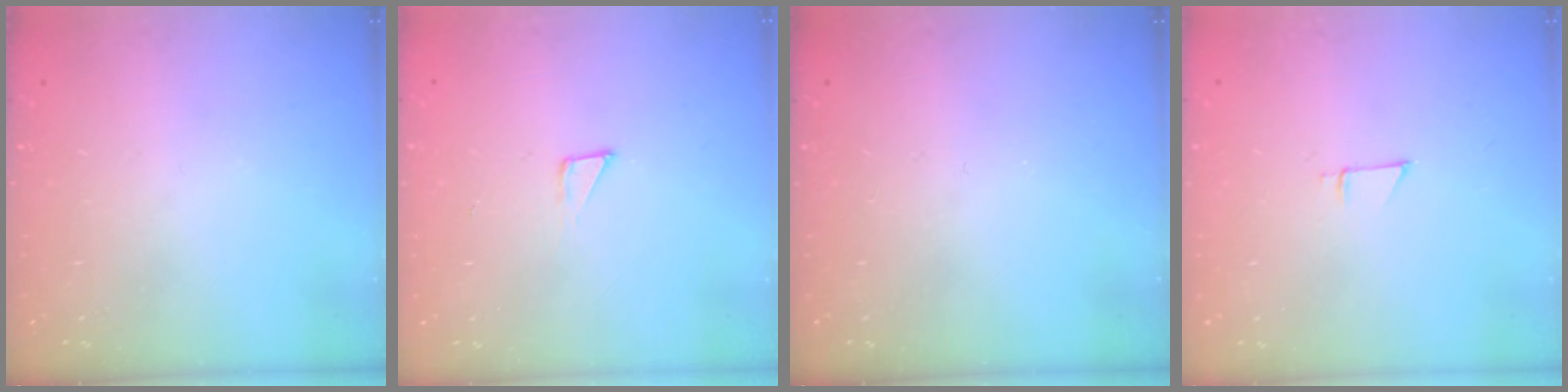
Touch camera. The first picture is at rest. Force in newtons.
{"total": 3.3, "press": 3.3, "slide": 0.3}
{"total": 0.0}
{"total": 3.5, "press": 3.4, "slide": 0.4}